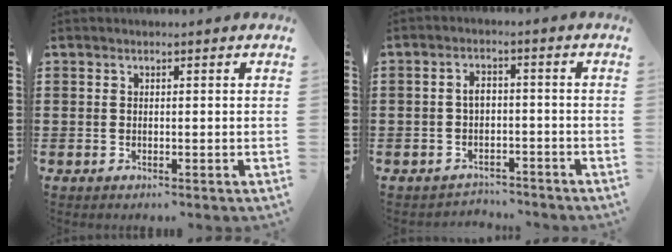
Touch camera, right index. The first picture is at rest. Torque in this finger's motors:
{"motor_torque": [-0.25, 0.30, -0.01, -0.01]}